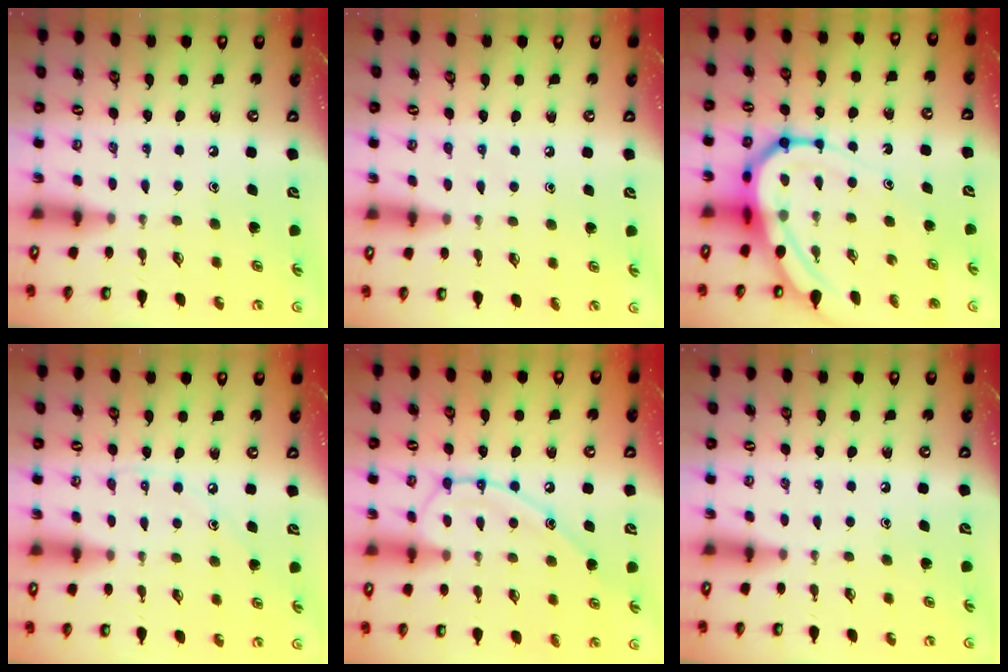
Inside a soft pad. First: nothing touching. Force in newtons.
{"total": 4.5, "press": 4.4, "slide": 0.8}
{"total": 13.6, "press": 13.5, "slide": 1.5}
{"total": 4.2, "press": 4.1, "slide": 0.6}
{"total": 13.2, "press": 13.1, "slide": 1.2}
{"total": 0.0}